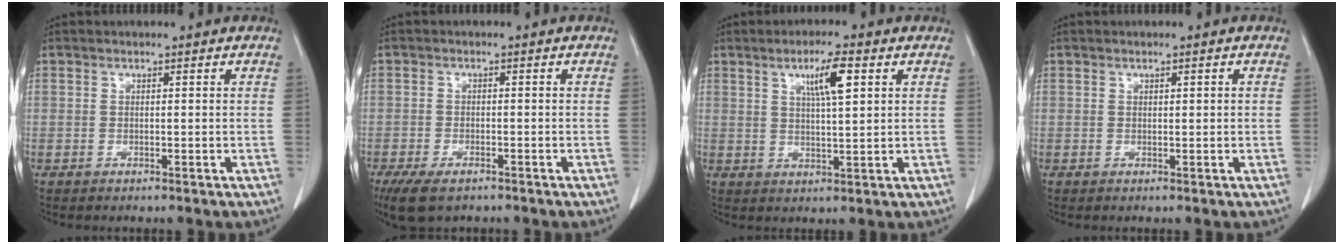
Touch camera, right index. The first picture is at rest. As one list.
[{"total": 6.0, "force": [-4.2, 2.4, 3.4], "torque": [-0.061, -0.010, -0.069]}, {"total": 6.0, "force": [2.5, 0.5, 5.4], "torque": [-0.094, 0.002, 0.043]}, {"total": 0.6, "force": [0.2, 0.1, 0.5], "torque": [-0.009, 0.000, 0.003]}]